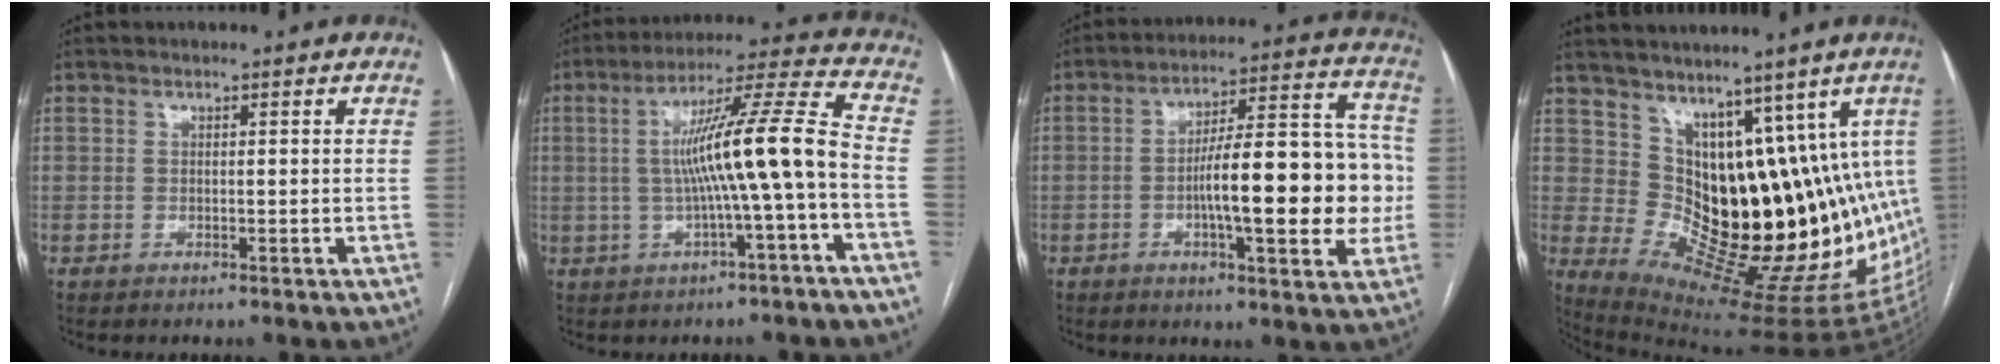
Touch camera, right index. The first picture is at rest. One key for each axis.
{"total": 13.2, "fx": -1.5, "fy": -0.7, "fz": 13.1, "tx": -0.214, "ty": 0.024, "tz": -0.025}
{"total": 17.6, "fx": -2.2, "fy": 4.1, "fz": 17.0, "tx": -0.245, "ty": 0.031, "tz": -0.033}
{"total": 18.8, "fx": 7.6, "fy": 8.4, "fz": 15.0, "tx": -0.186, "ty": -0.007, "tz": 0.134}